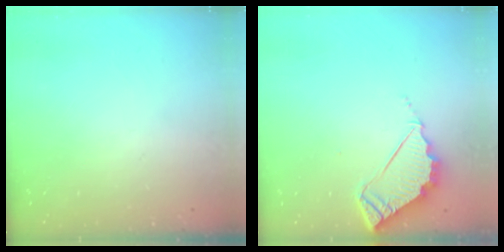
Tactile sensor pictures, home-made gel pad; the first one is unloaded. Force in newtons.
{"total": 6.0, "press": 6.0, "slide": 0.3}